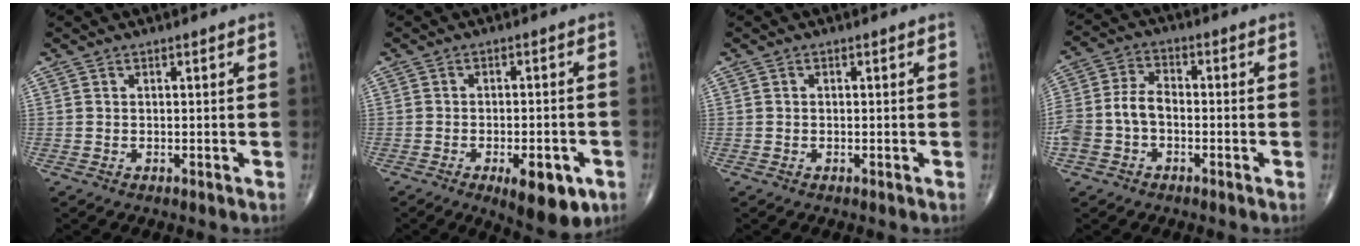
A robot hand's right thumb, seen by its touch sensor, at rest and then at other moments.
{"total": 10.1, "force": [-4.5, 3.9, 8.1], "torque": [-0.098, 0.005, -0.056]}
{"total": 0.0}
{"total": 8.8, "force": [-2.2, 6.0, 6.2], "torque": [-0.134, 0.031, -0.047]}